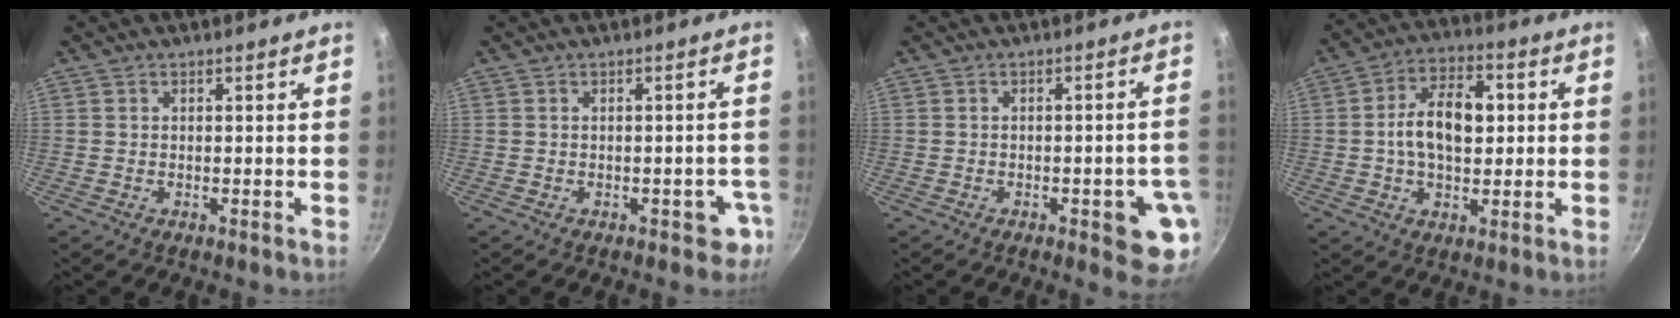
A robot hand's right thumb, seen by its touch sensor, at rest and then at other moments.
{"total": 3.7, "force": [-1.7, 2.2, 2.5], "torque": [-0.001, 0.021, -0.012]}
{"total": 7.5, "force": [-2.4, 2.7, 6.5], "torque": [-0.057, 0.009, -0.025]}
{"total": 12.3, "force": [0.9, 7.5, 9.6], "torque": [-0.136, 0.018, 0.003]}